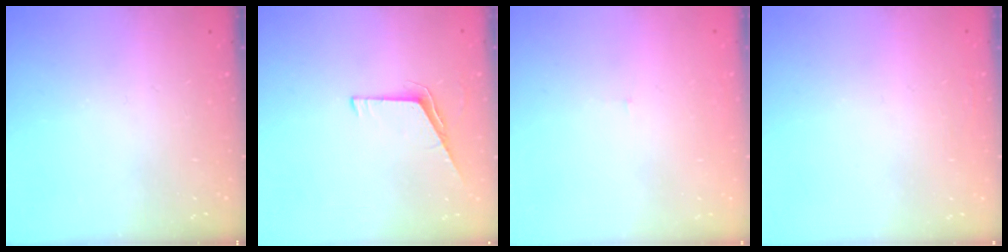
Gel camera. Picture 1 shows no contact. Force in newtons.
{"total": 5.4, "press": 5.3, "slide": 0.6}
{"total": 3.0, "press": 3.0, "slide": 0.2}
{"total": 1.8, "press": 1.7, "slide": 0.4}